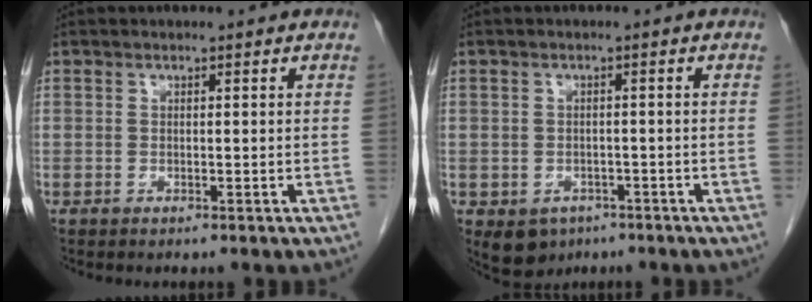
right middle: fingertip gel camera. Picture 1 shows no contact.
{"total": 5.2, "force": [-3.1, 3.7, 1.8], "torque": [-0.032, -0.001, -0.039]}